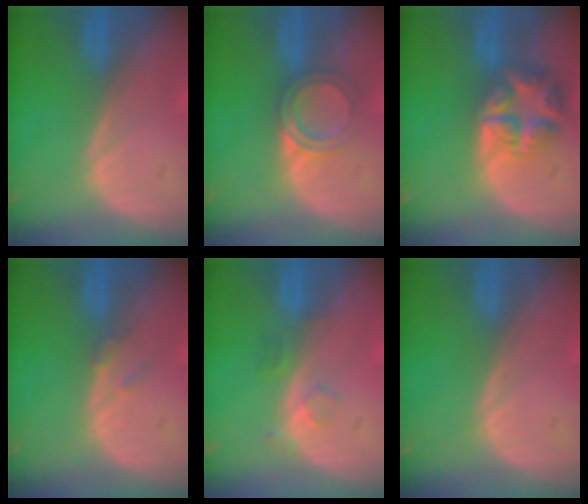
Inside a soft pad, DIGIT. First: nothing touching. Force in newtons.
{"total": 4.1, "press": 4.1, "slide": 0.3}
{"total": 7.9, "press": 6.9, "slide": 3.9}
{"total": 1.2, "press": 1.2, "slide": 0.3}
{"total": 2.1, "press": 2.1, "slide": 0.2}
{"total": 0.0}